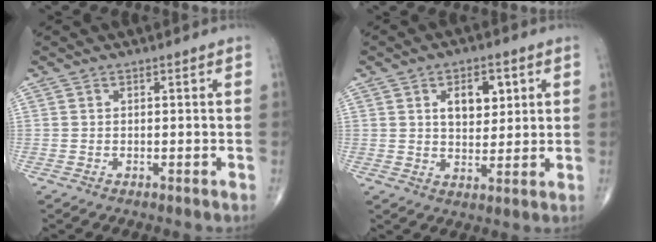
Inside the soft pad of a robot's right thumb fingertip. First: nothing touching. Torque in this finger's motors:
{"motor_torque": [0.65, 1.26, 0.54, 0.11, 0.04]}